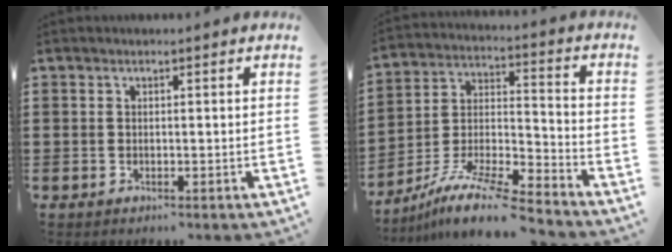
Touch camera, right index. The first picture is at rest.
{"total": 11.1, "force": [-9.6, 0.8, 5.4], "torque": [-0.100, 0.015, -0.190]}